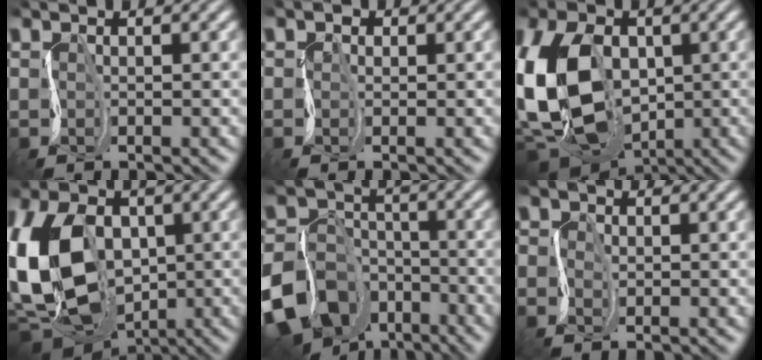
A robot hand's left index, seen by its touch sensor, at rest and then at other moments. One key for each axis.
{"total": 0.7, "fx": -0.3, "fy": 0.4, "fz": -0.5, "tx": 0.006, "ty": -0.002, "tz": -0.004}
{"total": 13.5, "fx": -1.0, "fy": 9.4, "fz": 9.6, "tx": -0.212, "ty": -0.026, "tz": -0.016}
{"total": 15.1, "fx": -1.1, "fy": 10.8, "fz": 10.5, "tx": -0.219, "ty": -0.026, "tz": -0.011}
{"total": 15.2, "fx": -9.3, "fy": 11.0, "fz": 4.8, "tx": -0.110, "ty": -0.051, "tz": -0.181}
{"total": 1.3, "fx": -1.2, "fy": 0.6, "fz": 0.1, "tx": -0.011, "ty": -0.004, "tz": -0.023}